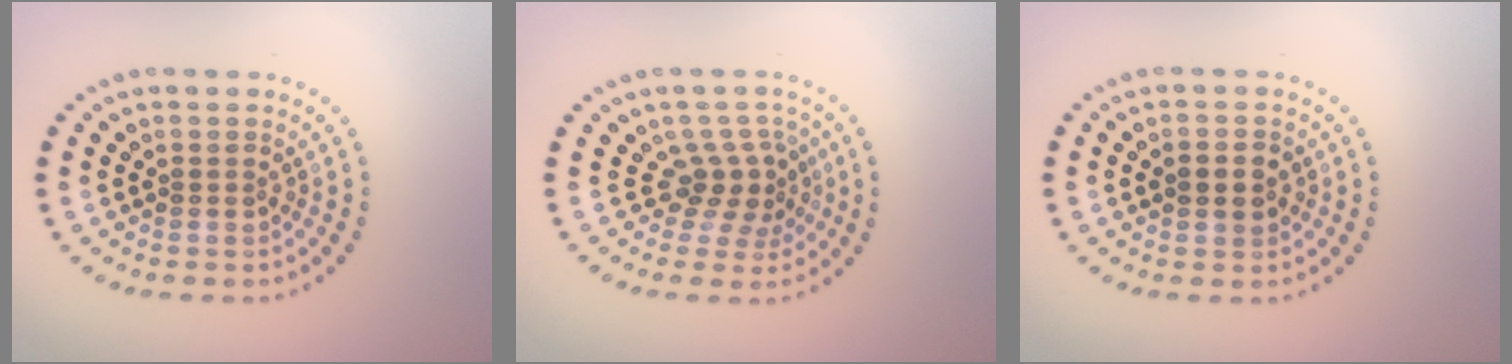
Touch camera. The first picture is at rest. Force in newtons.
{"total": 2.9, "press": 1.9, "slide": 2.2}
{"total": 2.6, "press": 2.5, "slide": 0.1}